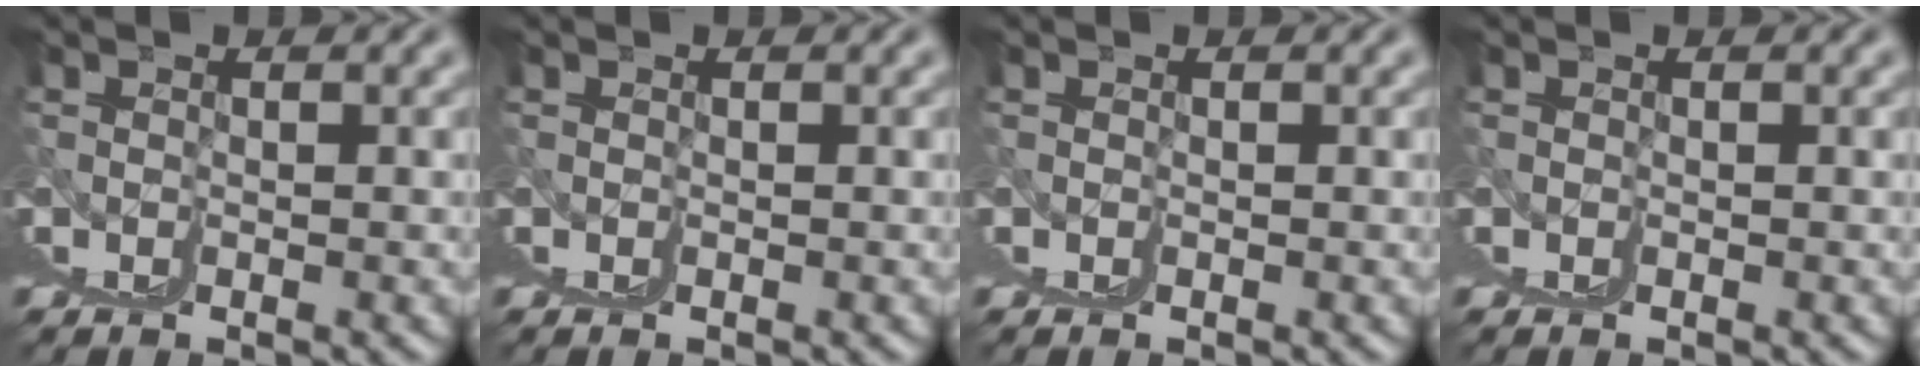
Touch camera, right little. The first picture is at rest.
{"total": 0.0}
{"total": 1.5, "force": [0.6, -0.9, -1.0], "torque": [0.022, 0.007, 0.005]}
{"total": 1.0, "force": [0.6, -0.6, -0.6], "torque": [0.012, 0.006, 0.006]}